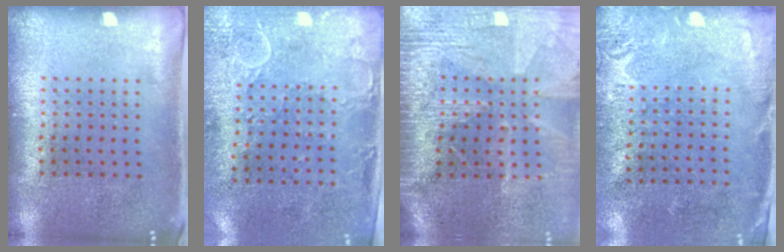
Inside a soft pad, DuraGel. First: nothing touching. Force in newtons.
{"total": 3.0, "press": 2.3, "slide": 1.9}
{"total": 3.6, "press": 3.3, "slide": 1.6}
{"total": 2.7, "press": 2.4, "slide": 1.2}